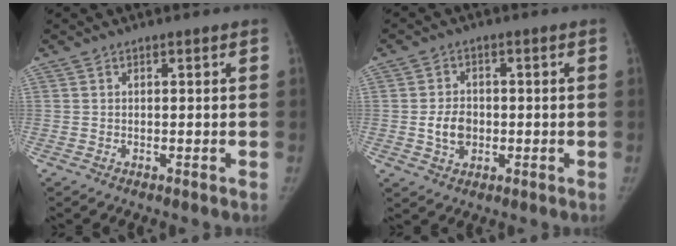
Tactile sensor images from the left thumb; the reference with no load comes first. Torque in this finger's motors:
{"motor_torque": [-0.14, 0.12, 0.45, -0.37, 0.02]}